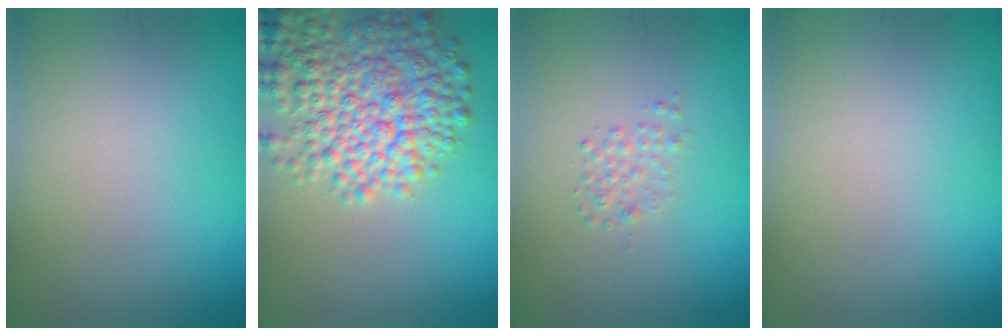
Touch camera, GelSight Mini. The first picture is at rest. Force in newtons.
{"total": 8.0, "press": 7.9, "slide": 0.5}
{"total": 1.2, "press": 1.2, "slide": 0.0}
{"total": 0.0}